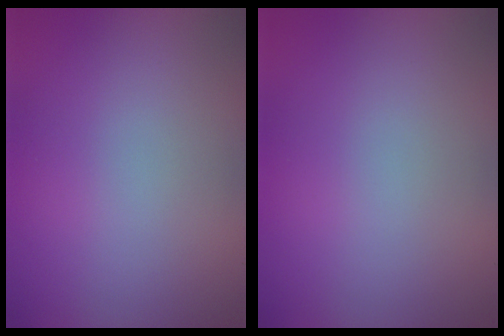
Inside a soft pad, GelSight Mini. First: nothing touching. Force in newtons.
{"total": 0.0}